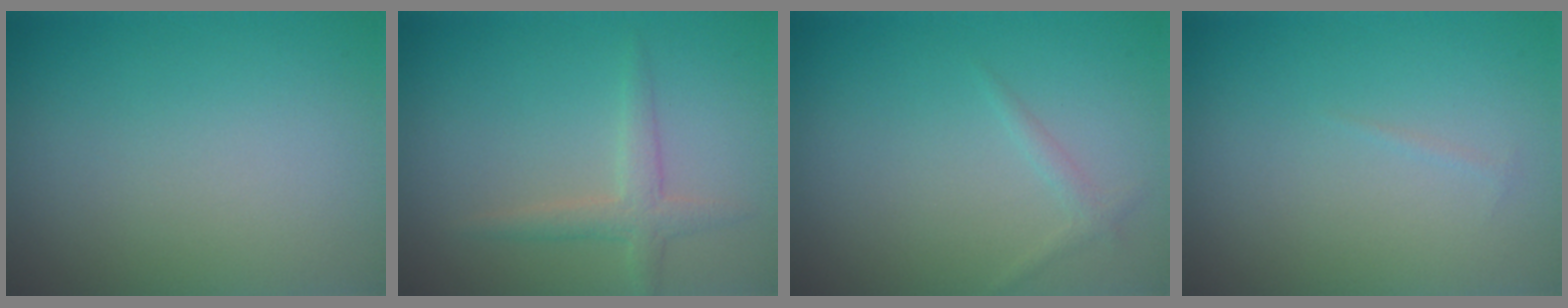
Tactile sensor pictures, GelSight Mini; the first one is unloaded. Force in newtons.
{"total": 2.0, "press": 2.0, "slide": 0.1}
{"total": 0.9, "press": 0.9, "slide": 0.0}
{"total": 0.8, "press": 0.8, "slide": 0.2}